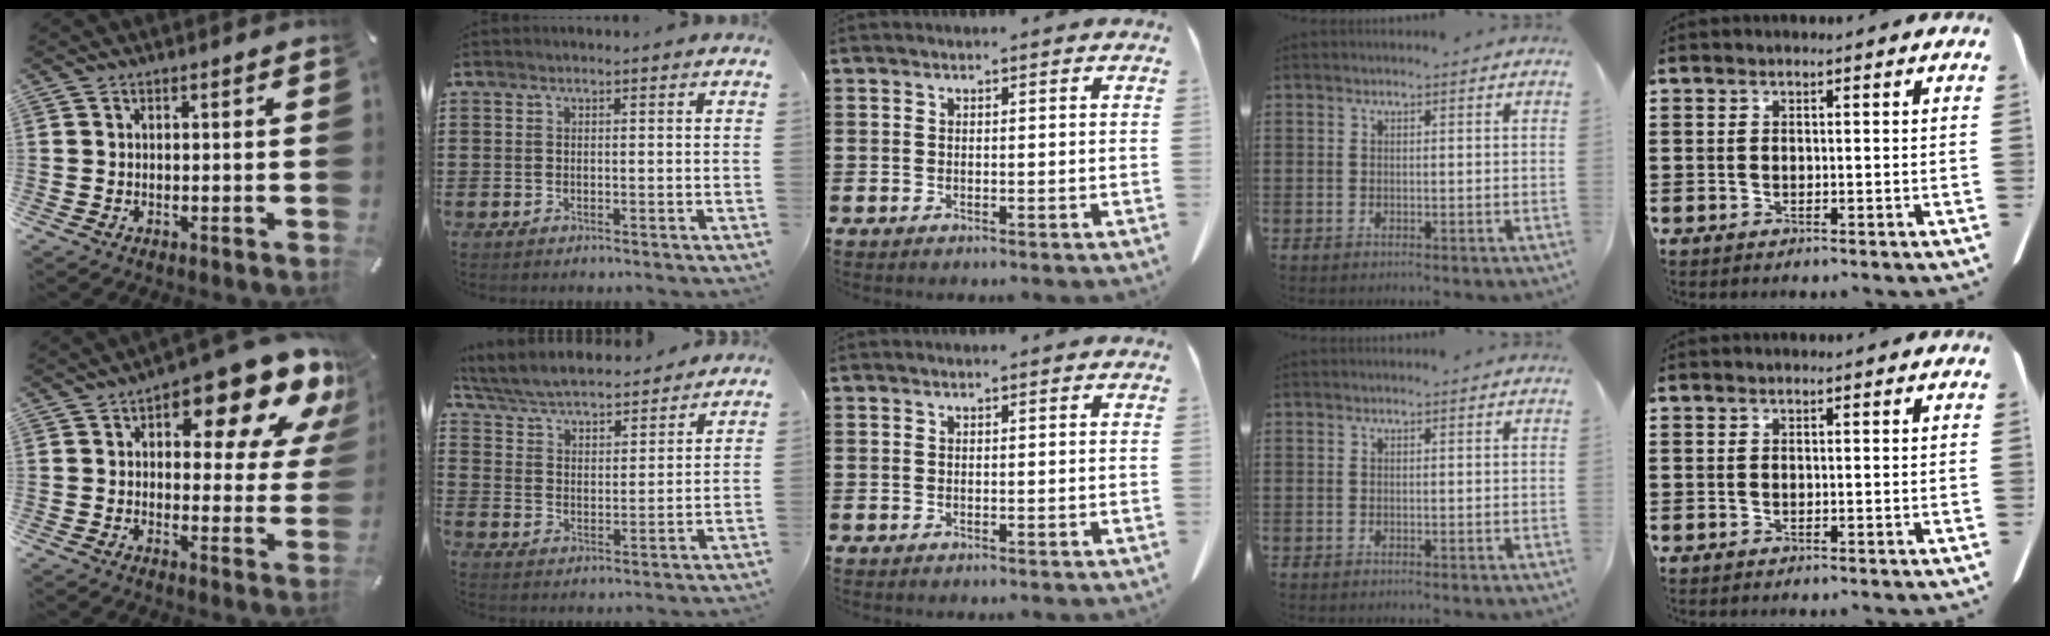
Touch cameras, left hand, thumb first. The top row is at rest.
{"thumb": {"total": 16.4, "force": [10.3, 6.8, 10.7], "torque": [-0.138, -0.075, 0.167]}, "index": {"total": 5.5, "force": [5.3, 0.4, 1.4], "torque": [-0.052, -0.033, 0.089]}}